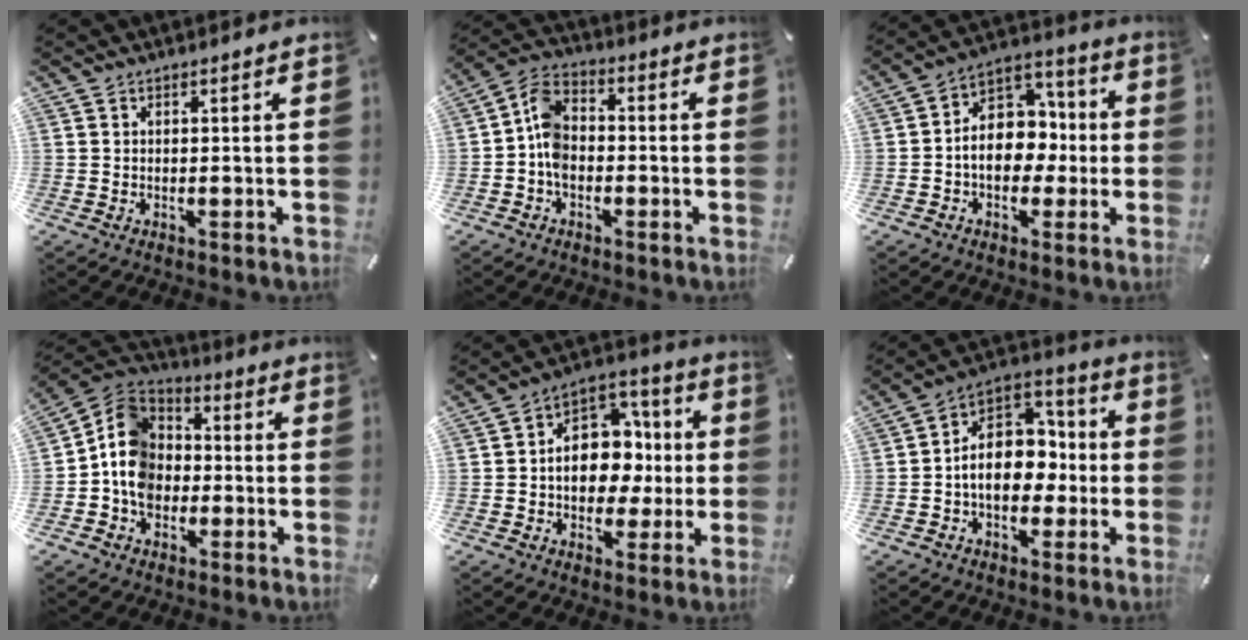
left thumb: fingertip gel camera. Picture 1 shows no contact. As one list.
[{"total": 7.8, "force": [-1.8, 5.5, 5.1], "torque": [-0.115, 0.019, -0.034]}, {"total": 11.6, "force": [-1.9, 9.4, 6.6], "torque": [-0.102, 0.010, -0.031]}, {"total": 11.2, "force": [-2.5, 9.7, 5.1], "torque": [-0.133, 0.030, -0.046]}, {"total": 13.3, "force": [-1.0, 11.0, 7.5], "torque": [-0.118, 0.005, -0.011]}, {"total": 13.2, "force": [-2.0, 10.2, 8.1], "torque": [-0.123, 0.004, -0.034]}]